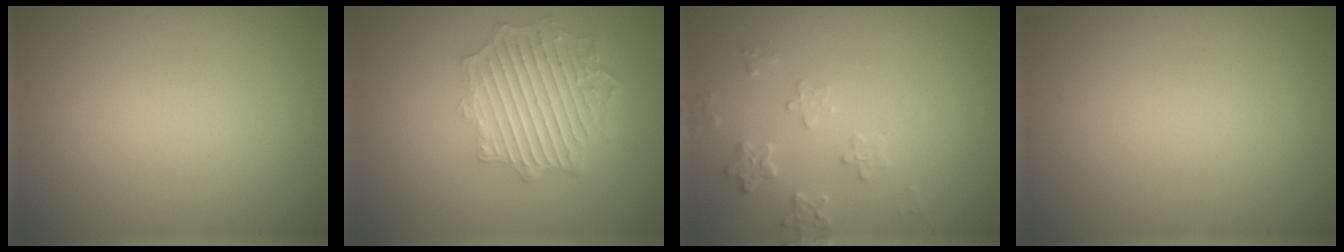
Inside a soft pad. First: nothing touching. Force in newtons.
{"total": 6.3, "press": 4.7, "slide": 4.2}
{"total": 2.2, "press": 2.1, "slide": 0.4}
{"total": 0.0}